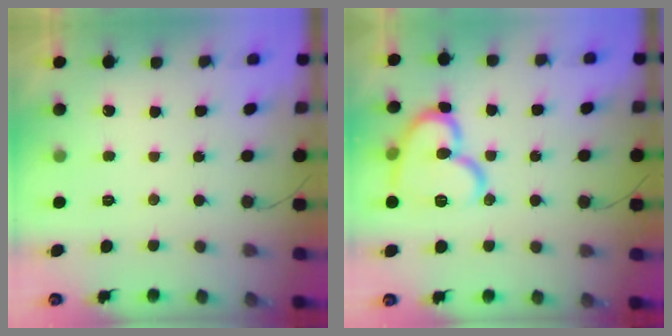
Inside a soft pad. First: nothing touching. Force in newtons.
{"total": 15.3, "press": 15.2, "slide": 1.5}